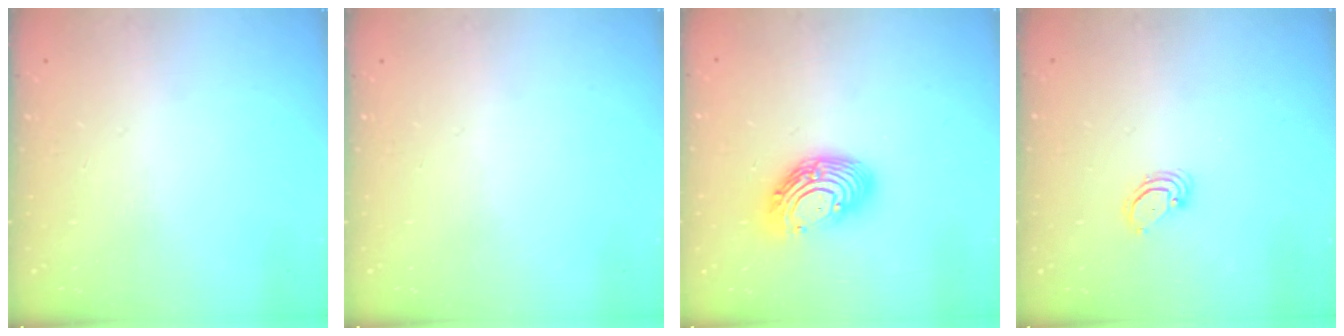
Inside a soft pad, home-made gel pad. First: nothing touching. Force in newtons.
{"total": 0.0}
{"total": 13.2, "press": 13.1, "slide": 1.3}
{"total": 3.1, "press": 3.1, "slide": 0.2}